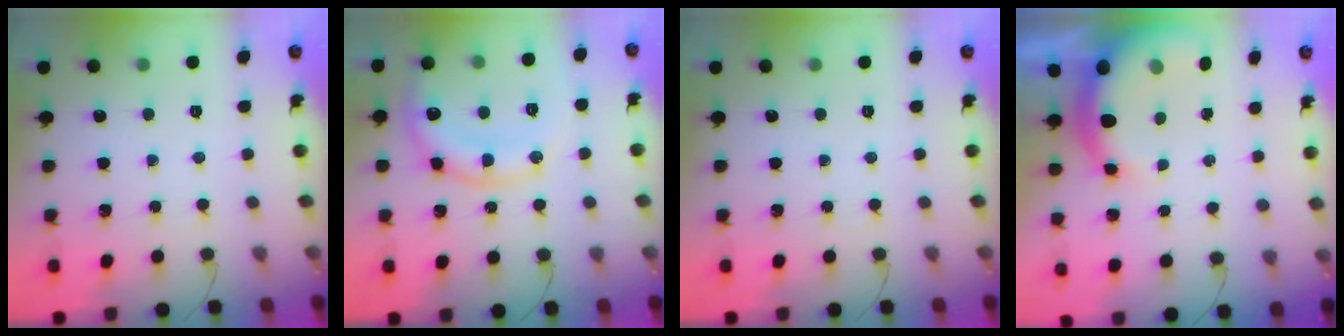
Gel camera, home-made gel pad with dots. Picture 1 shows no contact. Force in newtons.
{"total": 14.3, "press": 14.3, "slide": 1.3}
{"total": 0.0}
{"total": 8.8, "press": 8.7, "slide": 1.1}